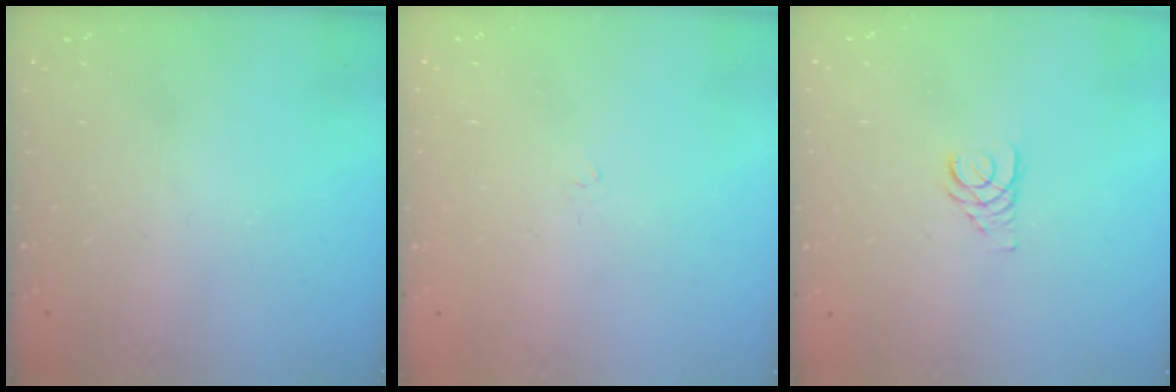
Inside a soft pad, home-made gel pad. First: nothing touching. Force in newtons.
{"total": 1.2, "press": 1.2, "slide": 0.4}
{"total": 2.9, "press": 2.9, "slide": 0.3}